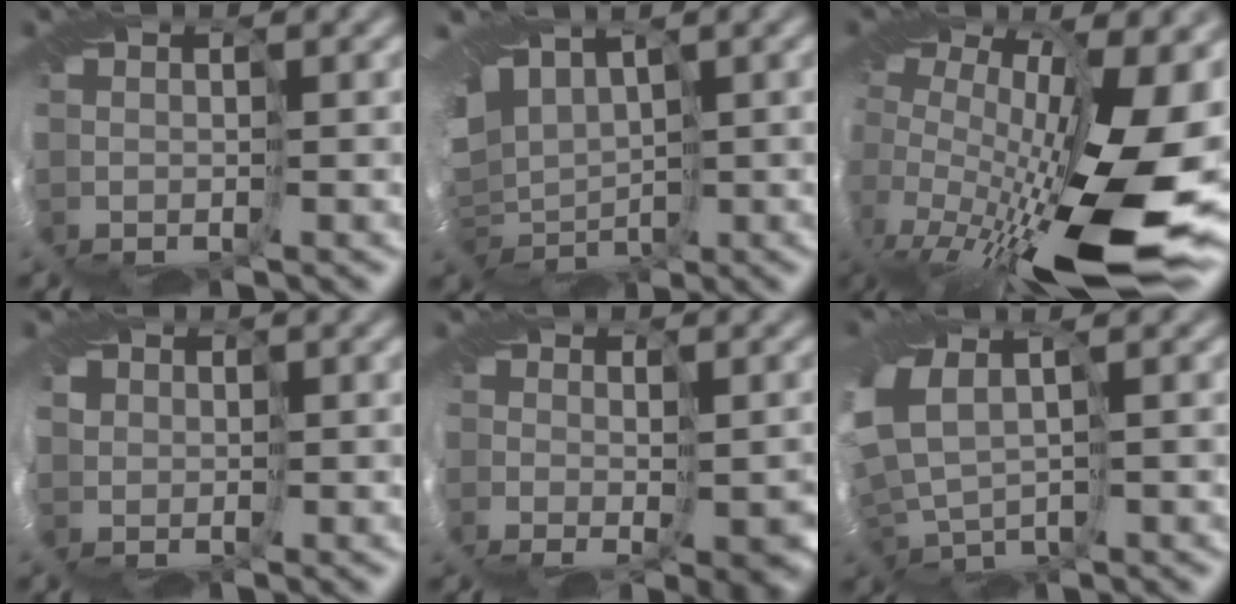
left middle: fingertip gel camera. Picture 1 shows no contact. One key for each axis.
{"total": 8.9, "fx": 3.1, "fy": 5.6, "fz": 6.2, "tx": -0.126, "ty": 0.006, "tz": 0.082}
{"total": 18.3, "fx": -3.6, "fy": 7.4, "fz": 16.3, "tx": -0.279, "ty": -0.051, "tz": -0.049}
{"total": 3.4, "fx": 1.5, "fy": 2.9, "fz": 1.1, "tx": -0.030, "ty": 0.013, "tz": 0.011}
{"total": 7.1, "fx": -2.2, "fy": 3.8, "fz": 5.6, "tx": -0.082, "ty": -0.034, "tz": -0.020}
{"total": 5.9, "fx": 0.6, "fy": 3.5, "fz": 4.8, "tx": -0.129, "ty": -0.005, "tz": 0.014}